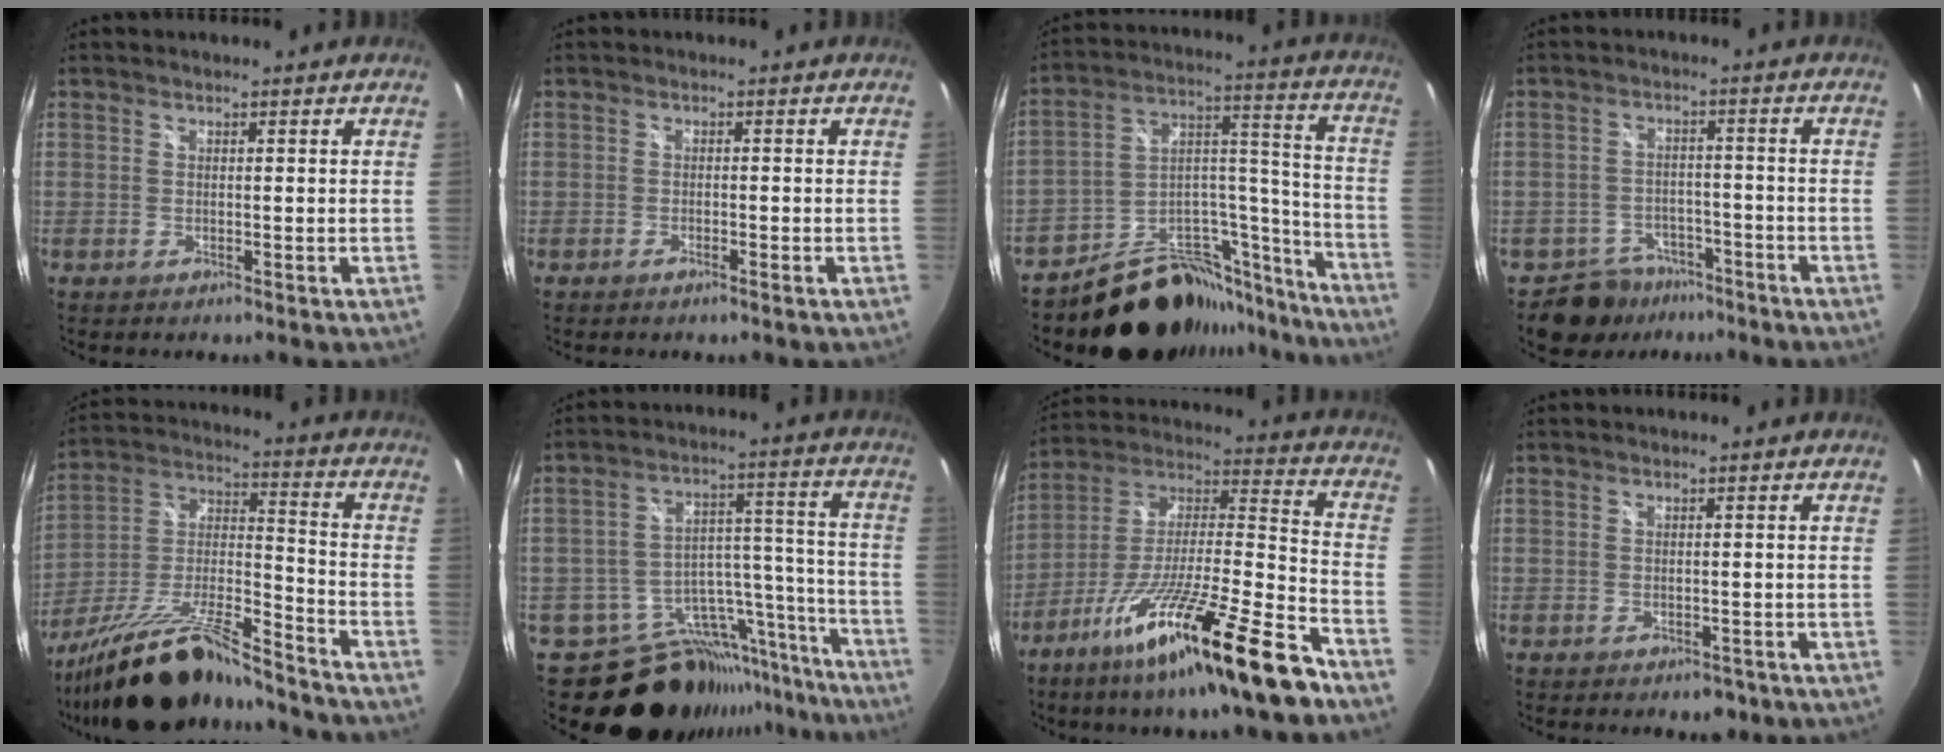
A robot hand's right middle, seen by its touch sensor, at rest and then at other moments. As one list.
[{"total": 1.1, "force": [-0.9, 0.1, 0.7], "torque": [-0.014, -0.001, -0.017]}, {"total": 21.3, "force": [-17.8, 10.2, 5.9], "torque": [-0.083, 0.095, -0.257]}, {"total": 7.0, "force": [-5.4, 4.6, 0.3], "torque": [-0.019, 0.017, -0.079]}, {"total": 18.5, "force": [-15.5, 2.2, 9.9], "torque": [-0.190, -0.012, -0.271]}, {"total": 22.7, "force": [-19.0, 10.3, 6.8], "torque": [-0.110, 0.062, -0.257]}, {"total": 23.1, "force": [-15.2, 1.5, 17.3], "torque": [-0.278, -0.029, -0.253]}, {"total": 2.7, "force": [-1.7, 1.8, 1.2], "torque": [-0.021, -0.009, -0.019]}]